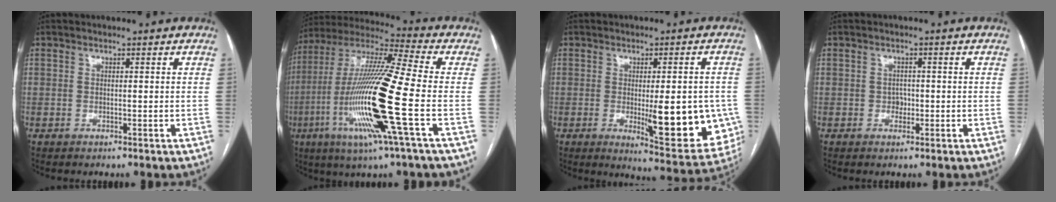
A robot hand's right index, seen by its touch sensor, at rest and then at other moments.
{"total": 20.0, "force": [-5.2, -0.1, 19.3], "torque": [-0.403, -0.021, -0.111]}
{"total": 14.1, "force": [-2.4, 3.6, 13.5], "torque": [-0.141, -0.018, -0.019]}
{"total": 1.4, "force": [-0.3, 1.1, 0.7], "torque": [-0.009, 0.004, -0.006]}